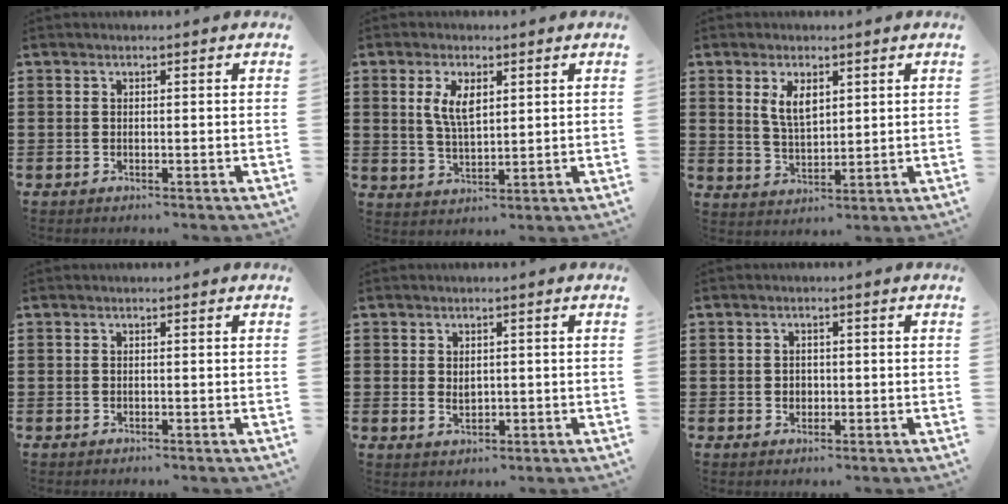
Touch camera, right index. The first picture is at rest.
{"total": 5.1, "force": [1.7, 2.3, 4.3], "torque": [-0.091, 0.005, 0.030]}
{"total": 4.6, "force": [2.1, 2.2, 3.5], "torque": [-0.068, 0.002, 0.035]}
{"total": 0.0}
{"total": 1.7, "force": [0.2, 1.4, 1.0], "torque": [-0.014, 0.004, 0.000]}
{"total": 0.9, "force": [0.3, 0.8, 0.3], "torque": [-0.008, 0.004, 0.006]}